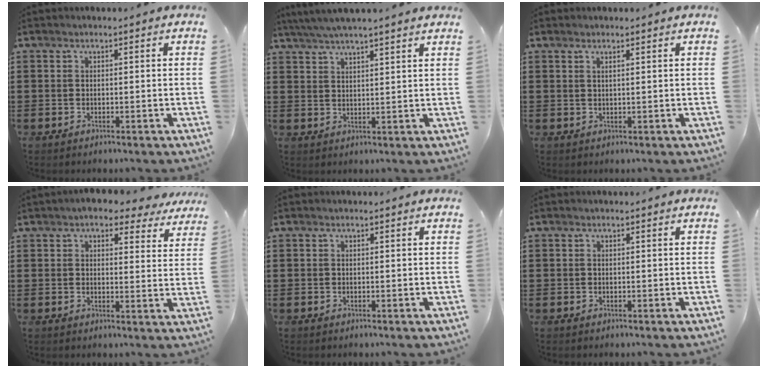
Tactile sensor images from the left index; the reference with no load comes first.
{"total": 4.2, "force": [3.8, -0.5, 1.7], "torque": [-0.043, -0.011, 0.069]}
{"total": 0.9, "force": [0.6, 0.0, 0.7], "torque": [-0.014, -0.001, 0.011]}
{"total": 4.8, "force": [4.2, 1.4, 1.9], "torque": [-0.045, -0.009, 0.074]}
{"total": 0.0}
{"total": 0.0}